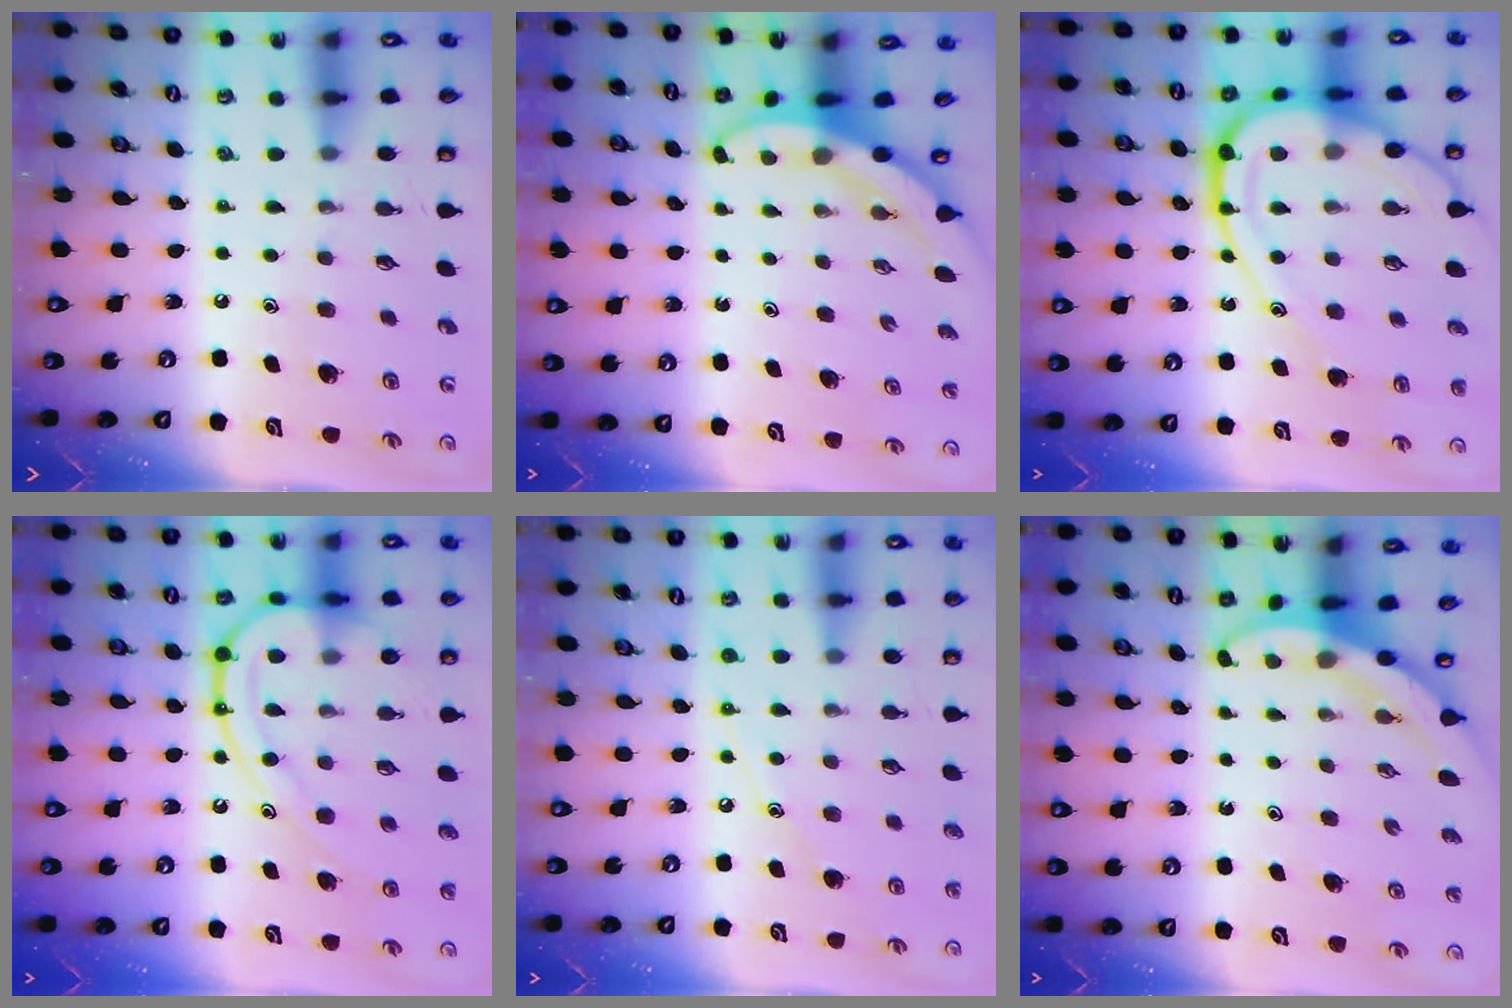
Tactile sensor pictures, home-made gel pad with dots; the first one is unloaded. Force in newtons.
{"total": 3.2, "press": 3.2, "slide": 0.1}
{"total": 20.0, "press": 19.9, "slide": 2.1}
{"total": 17.4, "press": 17.4, "slide": 1.6}
{"total": 7.2, "press": 7.2, "slide": 0.5}
{"total": 3.3, "press": 3.3, "slide": 0.1}